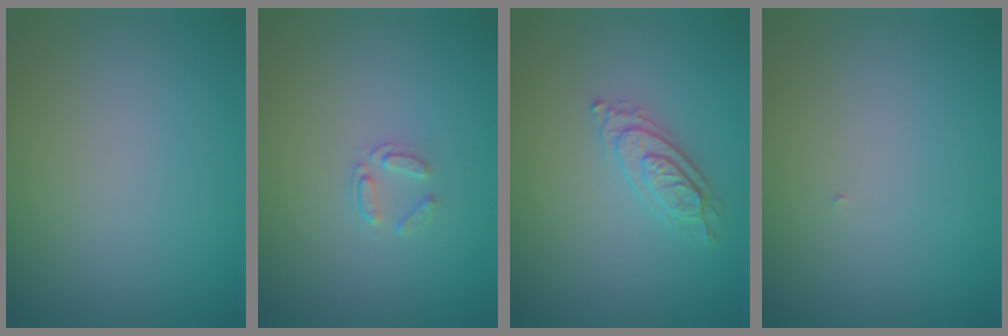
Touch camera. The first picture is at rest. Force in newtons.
{"total": 1.1, "press": 0.7, "slide": 0.9}
{"total": 2.4, "press": 2.3, "slide": 0.5}
{"total": 0.0}